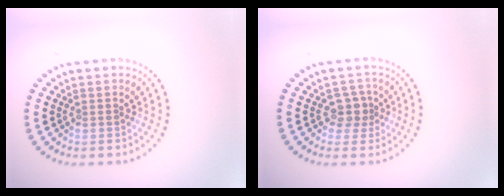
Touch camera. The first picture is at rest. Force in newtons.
{"total": 2.1, "press": 1.7, "slide": 1.1}